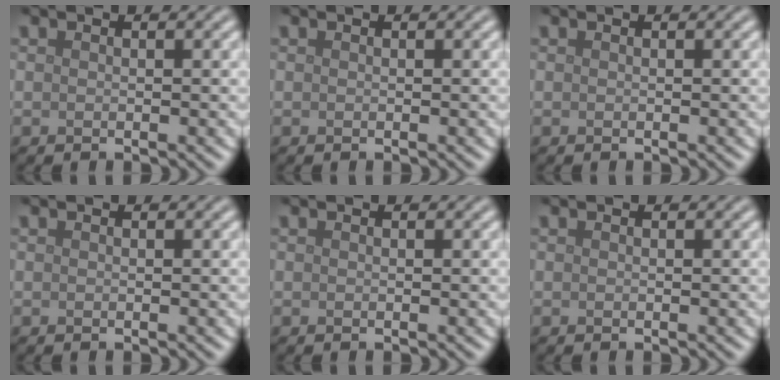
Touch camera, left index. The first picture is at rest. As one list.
[{"total": 0.0}, {"total": 0.0}, {"total": 0.0}, {"total": 0.0}, {"total": 0.0}]